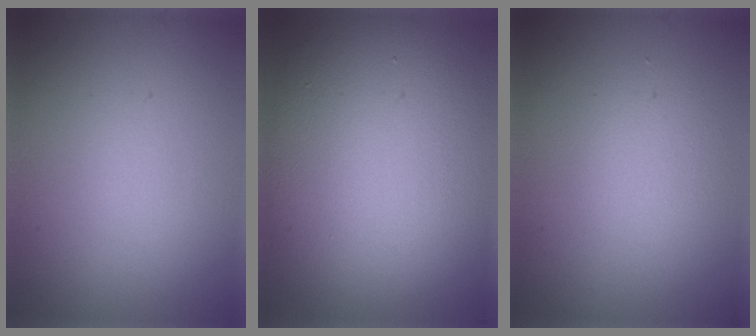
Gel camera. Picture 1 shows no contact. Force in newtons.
{"total": 13.6, "press": 13.6, "slide": 0.7}
{"total": 2.0, "press": 2.0, "slide": 0.1}